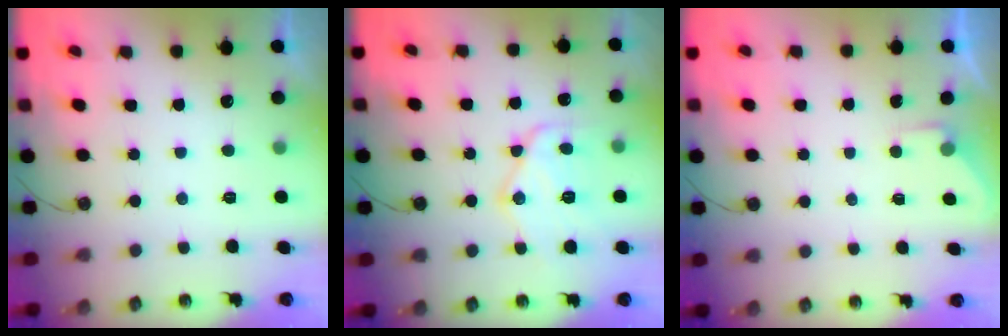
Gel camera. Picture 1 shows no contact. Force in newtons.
{"total": 15.4, "press": 15.4, "slide": 1.1}
{"total": 2.6, "press": 2.6, "slide": 0.5}